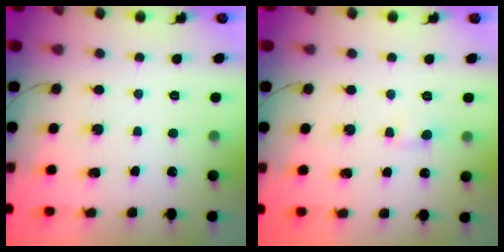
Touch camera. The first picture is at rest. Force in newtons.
{"total": 2.3, "press": 2.0, "slide": 1.3}